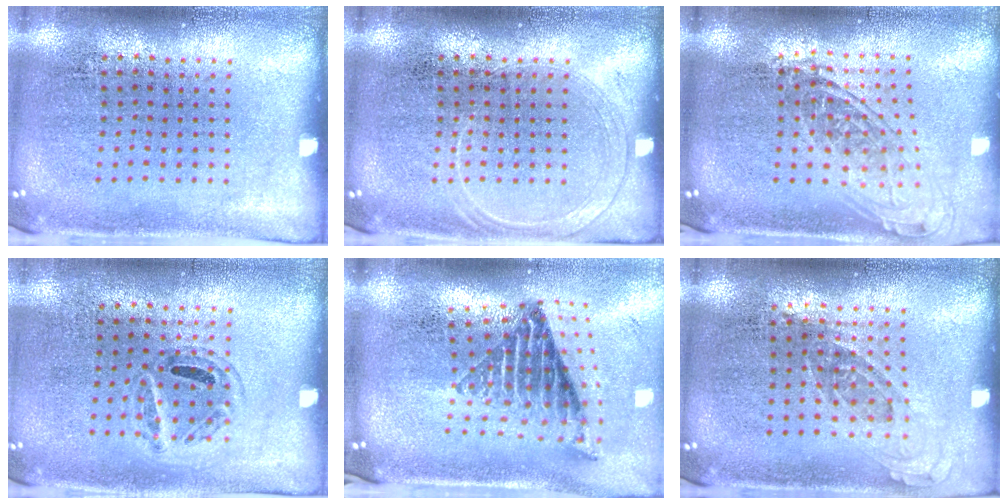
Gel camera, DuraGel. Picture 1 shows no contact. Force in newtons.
{"total": 1.2, "press": 1.2, "slide": 0.2}
{"total": 1.8, "press": 1.4, "slide": 1.1}
{"total": 1.0, "press": 0.8, "slide": 0.6}
{"total": 1.9, "press": 1.3, "slide": 1.5}
{"total": 0.7, "press": 0.7, "slide": 0.3}